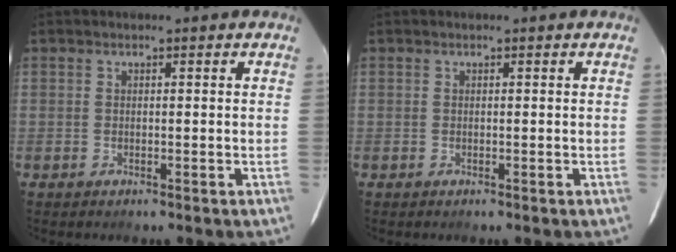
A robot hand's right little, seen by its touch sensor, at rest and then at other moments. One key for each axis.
{"total": 0.0}